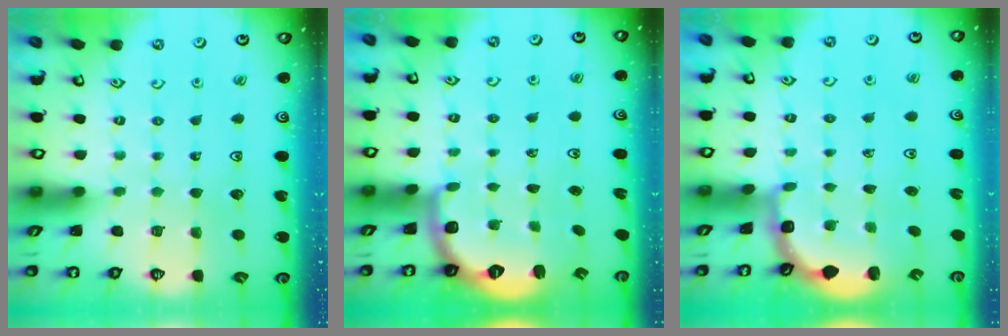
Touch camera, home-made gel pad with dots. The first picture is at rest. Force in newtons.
{"total": 2.6, "press": 1.6, "slide": 2.1}
{"total": 2.4, "press": 1.8, "slide": 1.6}